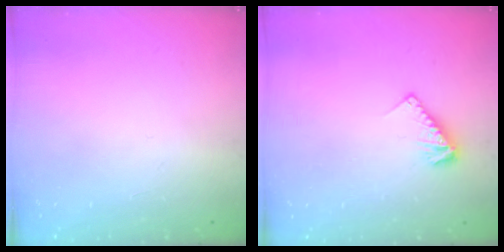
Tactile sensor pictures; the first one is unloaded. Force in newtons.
{"total": 7.2, "press": 7.2, "slide": 0.6}